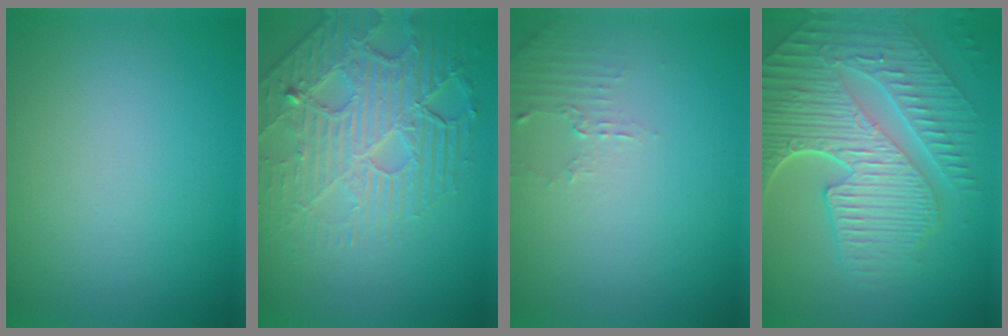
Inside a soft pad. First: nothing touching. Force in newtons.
{"total": 6.1, "press": 5.0, "slide": 3.6}
{"total": 1.4, "press": 1.4, "slide": 0.4}
{"total": 9.4, "press": 6.4, "slide": 6.9}